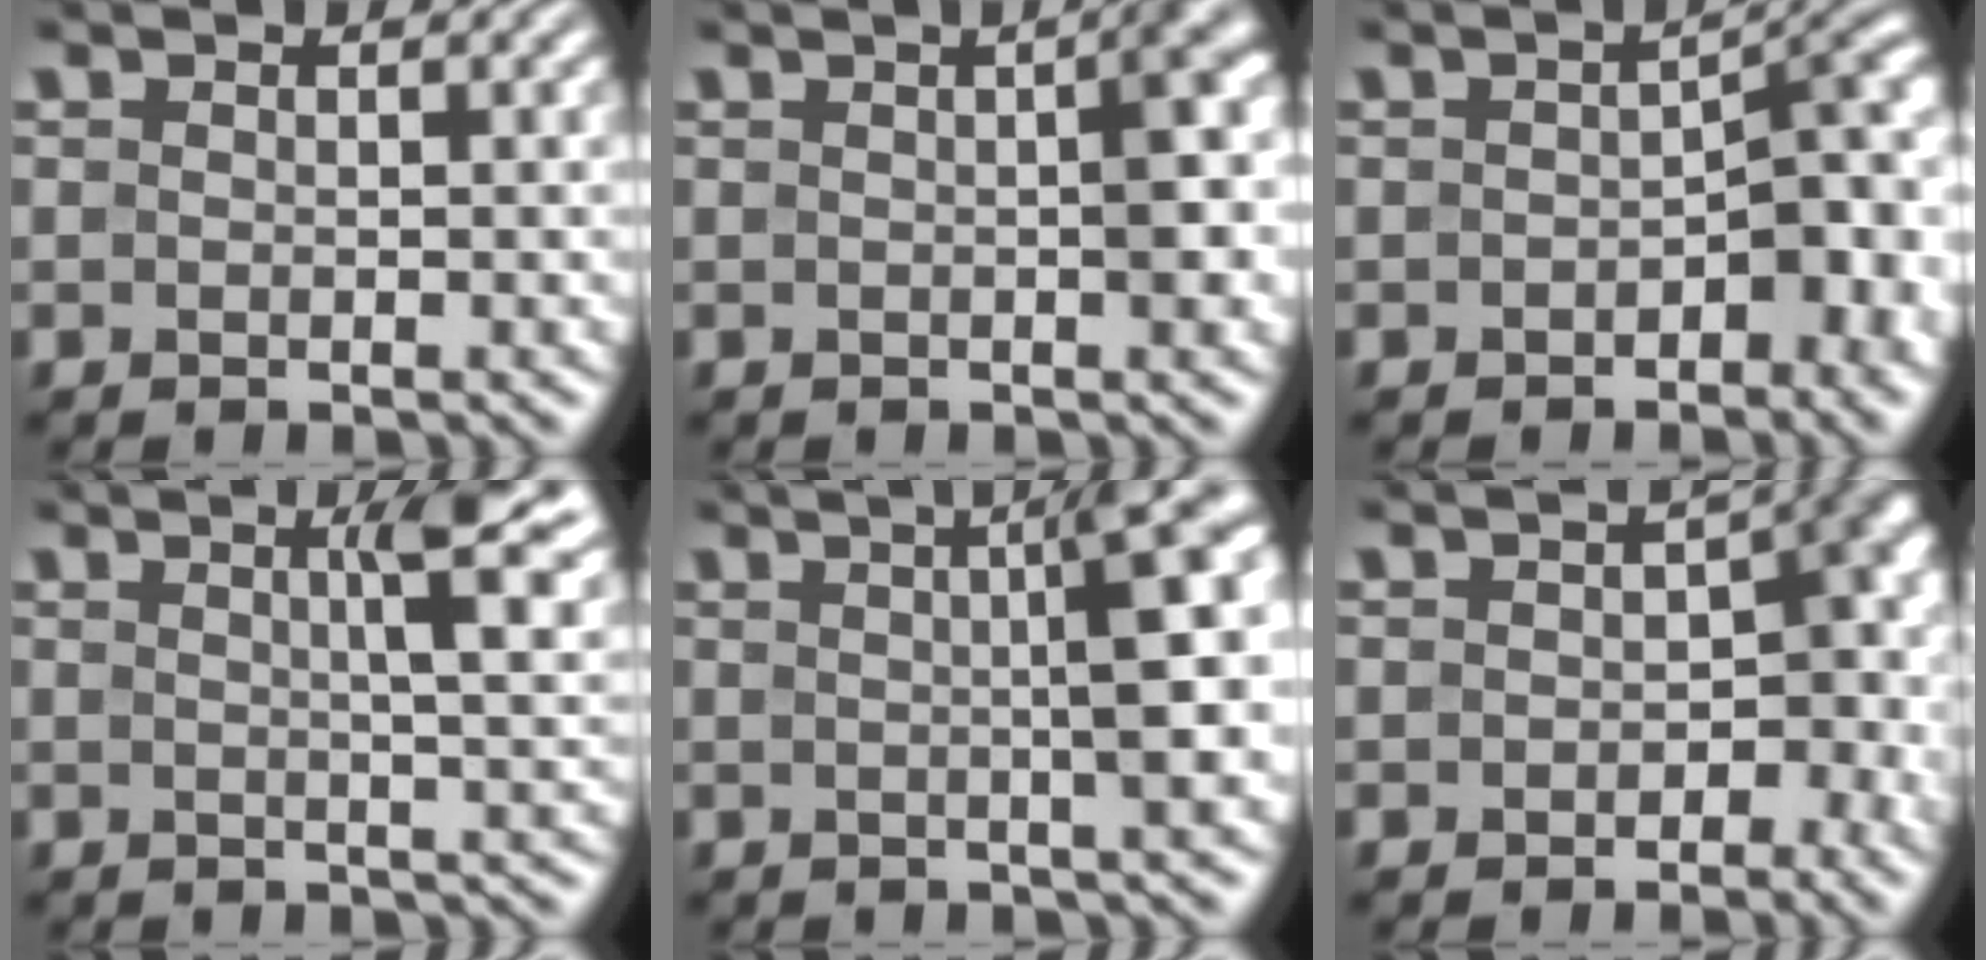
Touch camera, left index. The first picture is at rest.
{"total": 4.4, "force": [0.5, 1.1, 4.3], "torque": [-0.041, 0.017, 0.006]}
{"total": 6.4, "force": [-1.8, 3.3, 5.1], "torque": [-0.045, 0.008, -0.030]}
{"total": 5.8, "force": [2.2, 1.3, 5.2], "torque": [-0.055, 0.010, 0.025]}
{"total": 7.6, "force": [1.3, 1.5, 7.4], "torque": [-0.076, 0.020, 0.017]}
{"total": 6.9, "force": [-0.9, 4.6, 5.1], "torque": [-0.021, -0.002, -0.011]}